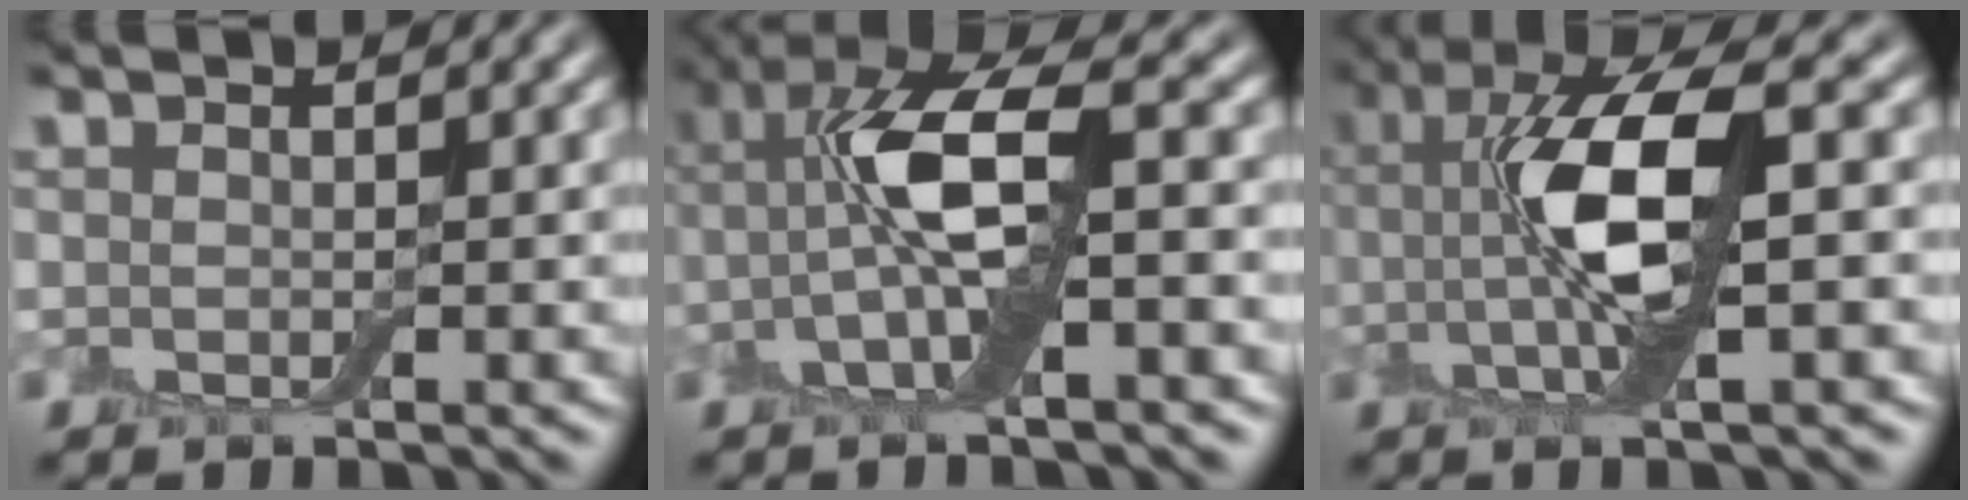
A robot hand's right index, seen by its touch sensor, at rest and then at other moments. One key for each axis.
{"total": 7.3, "fx": -1.0, "fy": 2.3, "fz": 6.8, "tx": -0.137, "ty": 0.022, "tz": -0.027}
{"total": 7.5, "fx": 0.1, "fy": 2.2, "fz": 7.1, "tx": -0.136, "ty": 0.002, "tz": 0.001}